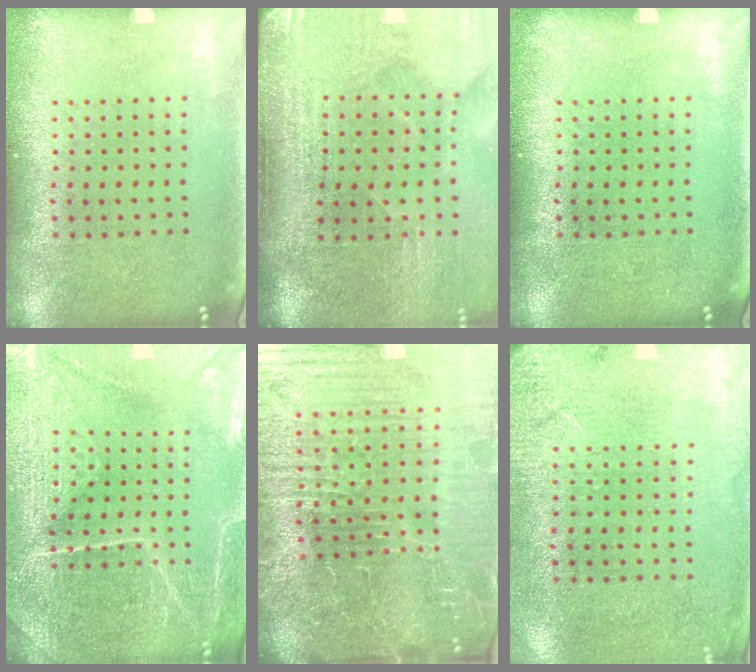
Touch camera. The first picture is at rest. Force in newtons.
{"total": 4.9, "press": 4.1, "slide": 2.7}
{"total": 0.0}
{"total": 4.4, "press": 4.3, "slide": 1.1}
{"total": 7.1, "press": 6.4, "slide": 3.1}
{"total": 2.6, "press": 2.4, "slide": 1.1}